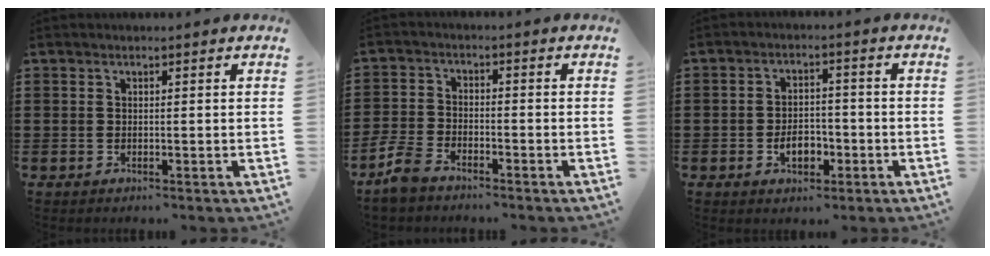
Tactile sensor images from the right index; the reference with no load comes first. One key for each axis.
{"total": 4.3, "fx": -3.6, "fy": 1.4, "fz": 1.9, "tx": -0.062, "ty": -0.003, "tz": -0.078}
{"total": 4.5, "fx": -1.8, "fy": 2.7, "fz": 3.2, "tx": -0.051, "ty": 0.000, "tz": -0.032}